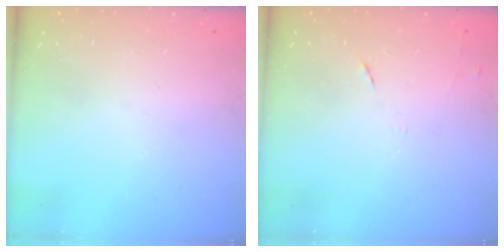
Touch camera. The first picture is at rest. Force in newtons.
{"total": 4.3, "press": 4.3, "slide": 0.6}